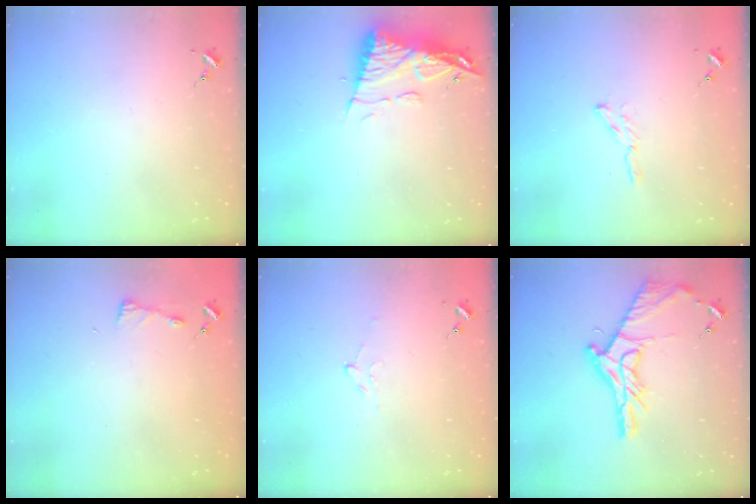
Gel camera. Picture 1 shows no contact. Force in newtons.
{"total": 10.4, "press": 10.4, "slide": 1.0}
{"total": 2.9, "press": 2.9, "slide": 0.3}
{"total": 3.2, "press": 3.1, "slide": 0.4}
{"total": 5.3, "press": 5.2, "slide": 0.7}
{"total": 18.3, "press": 18.2, "slide": 1.3}